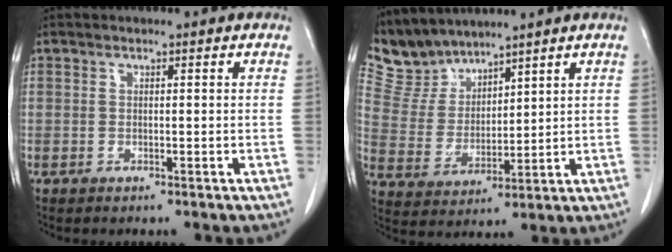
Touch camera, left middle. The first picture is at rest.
{"total": 7.0, "force": [6.7, 1.8, -0.1], "torque": [-0.014, 0.009, 0.156]}